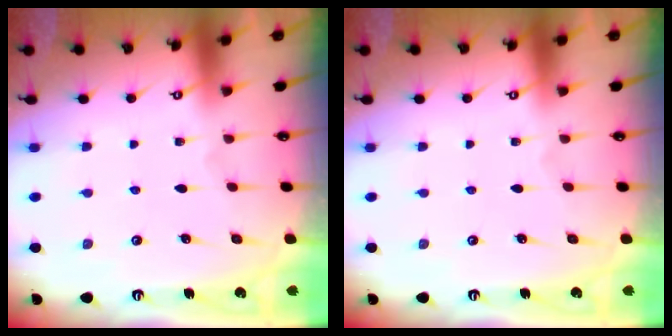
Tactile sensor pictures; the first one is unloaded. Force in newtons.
{"total": 0.0}